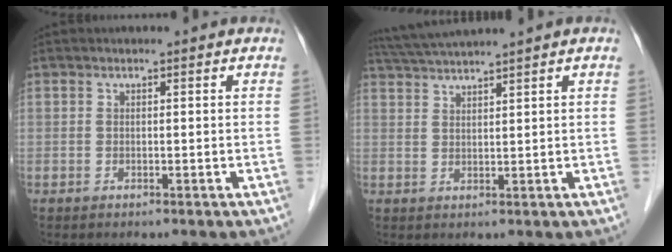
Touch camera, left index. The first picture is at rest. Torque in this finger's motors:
{"motor_torque": [-0.27, -0.64, 0.21, 0.07]}